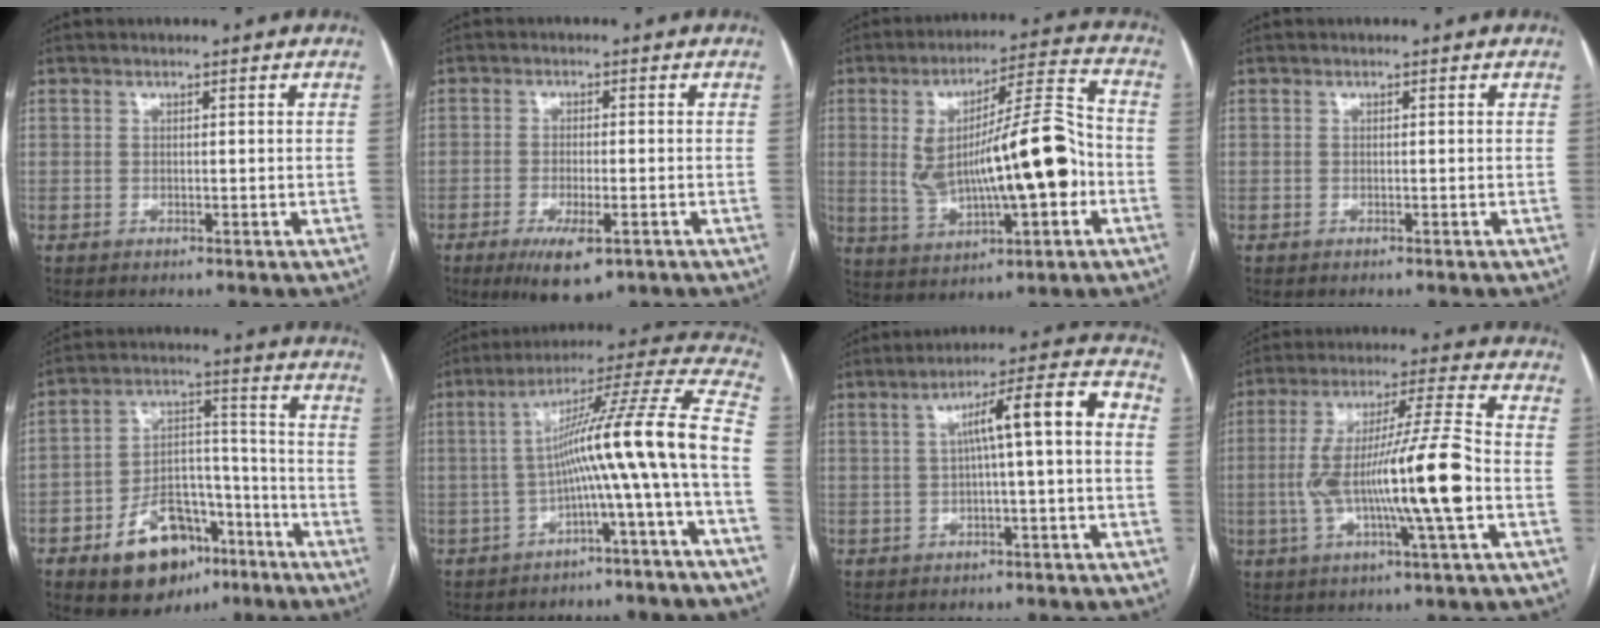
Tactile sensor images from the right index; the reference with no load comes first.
{"total": 7.0, "force": [-3.8, 1.8, 5.6], "torque": [-0.097, -0.015, -0.056]}
{"total": 17.0, "force": [-1.5, 3.3, 16.6], "torque": [-0.292, 0.021, -0.015]}
{"total": 0.0}
{"total": 13.1, "force": [-7.1, 8.0, 7.6], "torque": [-0.112, 0.029, -0.104]}
{"total": 15.9, "force": [-3.6, -1.8, 15.4], "torque": [-0.214, 0.039, -0.065]}
{"total": 9.2, "force": [0.2, 0.6, 9.2], "torque": [-0.134, 0.036, 0.001]}
{"total": 16.2, "force": [-2.8, 0.1, 16.0], "torque": [-0.291, 0.005, -0.052]}